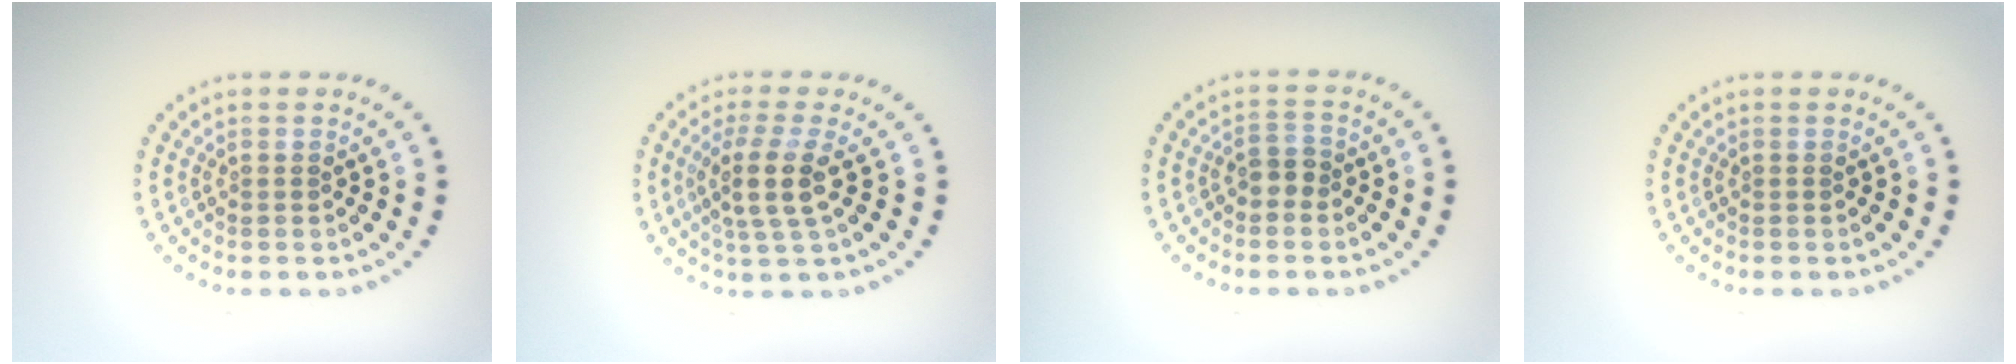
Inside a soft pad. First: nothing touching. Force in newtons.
{"total": 3.5, "press": 2.9, "slide": 1.9}
{"total": 1.4, "press": 1.3, "slide": 0.7}
{"total": 0.0}